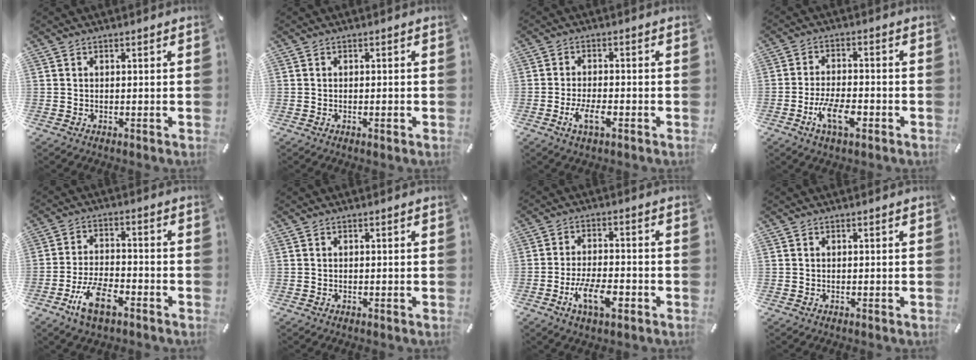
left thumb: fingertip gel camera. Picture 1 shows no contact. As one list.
[{"total": 1.0, "force": [-0.4, 0.3, 0.9], "torque": [-0.016, -0.003, -0.006]}, {"total": 5.7, "force": [-2.6, 2.3, 4.5], "torque": [-0.097, 0.001, -0.048]}, {"total": 9.2, "force": [-4.1, 4.2, 7.1], "torque": [-0.139, 0.012, -0.070]}, {"total": 10.1, "force": [-5.6, 4.6, 7.0], "torque": [-0.149, 0.019, -0.104]}, {"total": 0.0}, {"total": 9.7, "force": [-4.2, 4.2, 7.7], "torque": [-0.147, 0.011, -0.071]}, {"total": 0.0}]